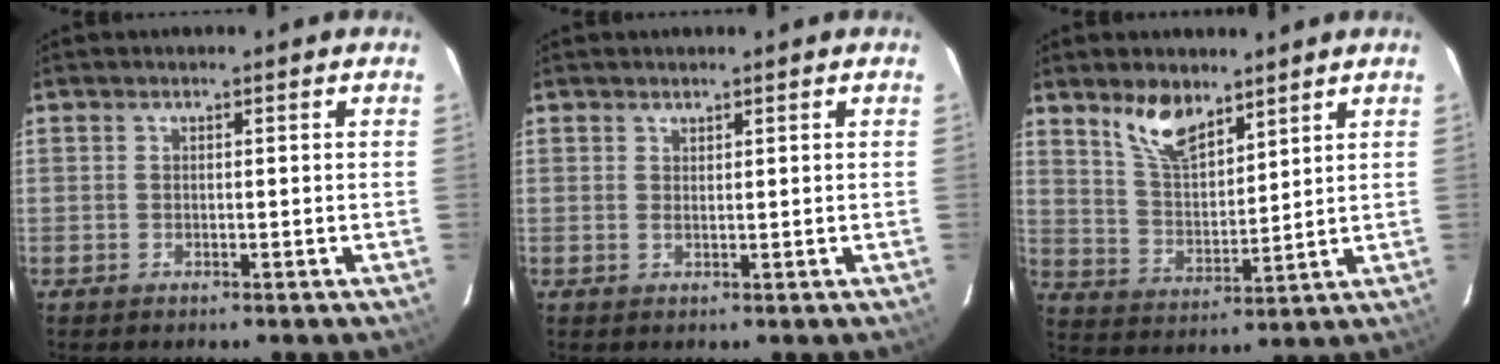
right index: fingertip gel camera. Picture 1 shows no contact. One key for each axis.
{"total": 0.8, "fx": 0.7, "fy": 0.2, "fz": 0.2, "tx": -0.005, "ty": 0.001, "tz": 0.014}
{"total": 9.2, "fx": 6.6, "fy": 3.8, "fz": 5.1, "tx": -0.092, "ty": 0.006, "tz": 0.133}